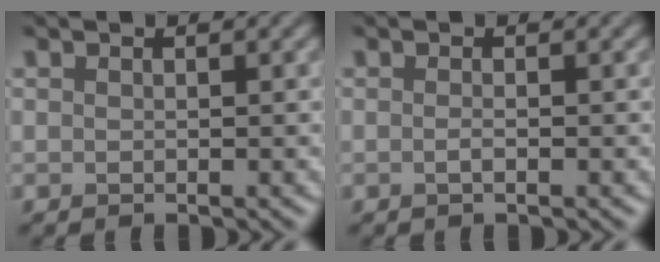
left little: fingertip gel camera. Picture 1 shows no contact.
{"total": 0.7, "force": [-0.2, 0.2, 0.7], "torque": [-0.011, 0.000, -0.005]}